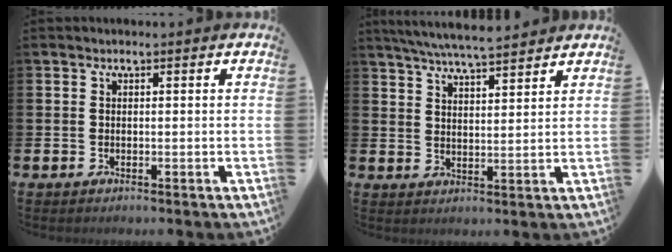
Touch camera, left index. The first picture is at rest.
{"total": 6.1, "force": [5.9, 0.3, 1.6], "torque": [-0.045, -0.029, 0.106]}